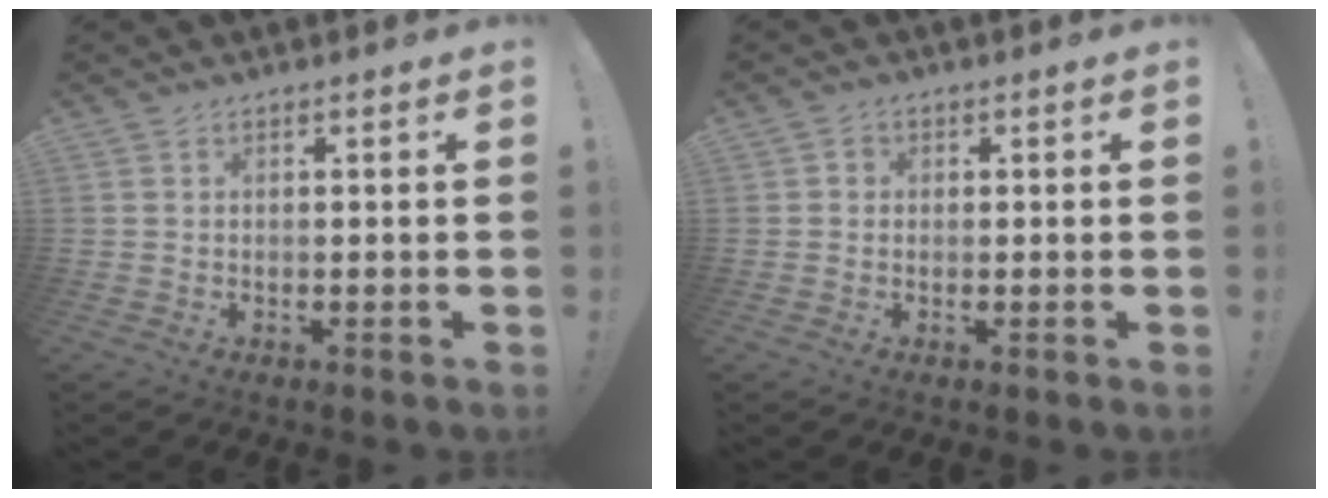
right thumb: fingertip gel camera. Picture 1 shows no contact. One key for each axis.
{"total": 1.5, "fx": -0.1, "fy": 1.3, "fz": 0.7, "tx": -0.006, "ty": 0.002, "tz": -0.004}